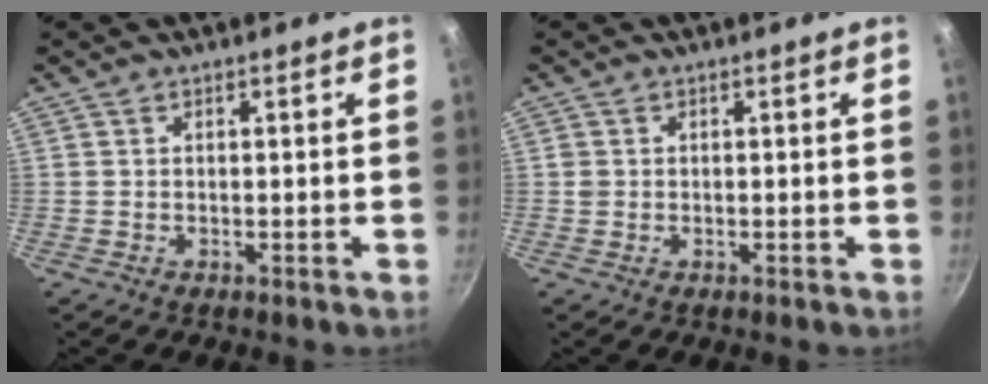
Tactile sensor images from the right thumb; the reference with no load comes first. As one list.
[{"total": 1.1, "force": [0.0, 1.1, 0.4], "torque": [-0.004, 0.003, 0.000]}]